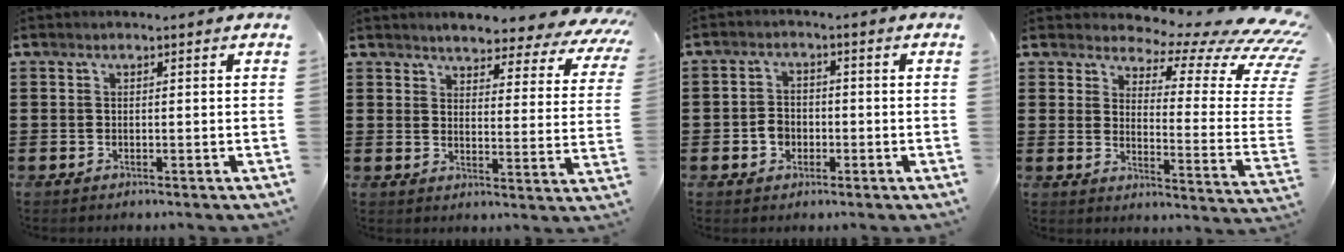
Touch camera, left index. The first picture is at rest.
{"total": 4.1, "force": [3.9, 0.3, 1.0], "torque": [-0.034, -0.032, 0.063]}
{"total": 3.0, "force": [-0.9, 2.5, 1.5], "torque": [-0.034, 0.003, -0.019]}
{"total": 7.5, "force": [5.7, 1.6, 4.7], "torque": [-0.089, -0.055, 0.094]}